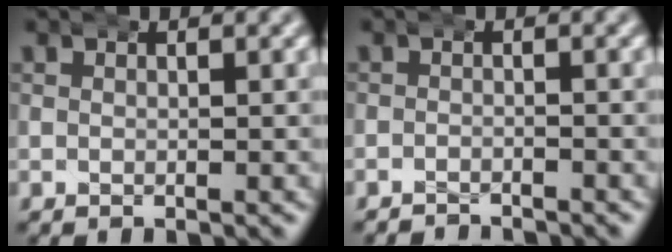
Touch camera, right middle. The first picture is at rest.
{"total": 2.4, "force": [-2.4, 0.2, 0.0], "torque": [-0.004, -0.010, -0.037]}